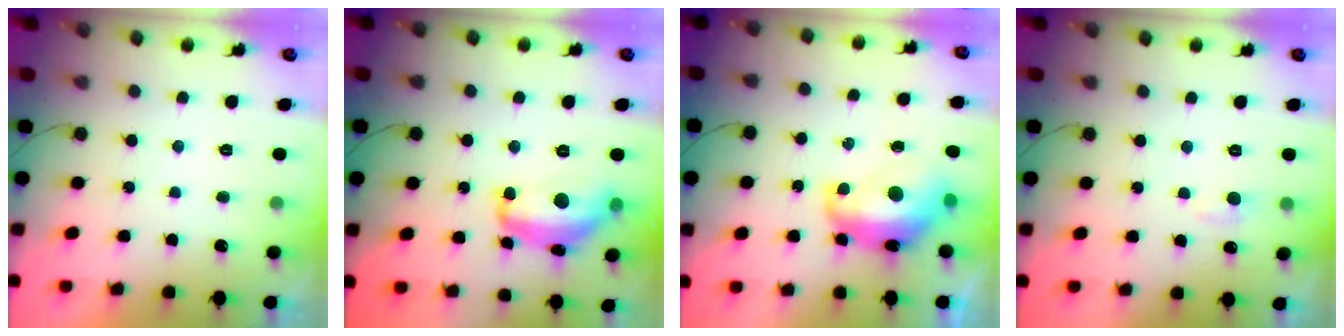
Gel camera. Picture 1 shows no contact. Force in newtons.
{"total": 14.1, "press": 14.1, "slide": 0.8}
{"total": 14.3, "press": 14.2, "slide": 1.6}
{"total": 4.8, "press": 4.7, "slide": 0.6}